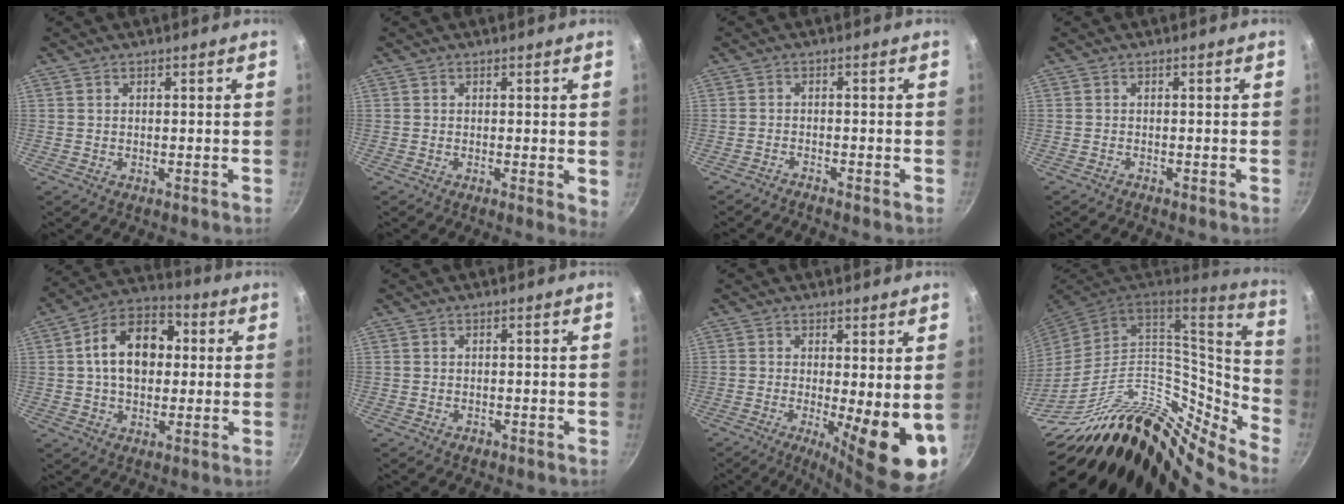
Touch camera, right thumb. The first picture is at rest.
{"total": 2.3, "force": [0.1, 0.9, 2.1], "torque": [-0.023, -0.006, -0.002]}
{"total": 1.6, "force": [-1.6, -0.2, 0.0], "torque": [-0.016, 0.018, -0.030]}
{"total": 0.5, "force": [-0.5, -0.1, 0.0], "torque": [-0.012, 0.007, -0.010]}
{"total": 14.3, "force": [1.7, 9.9, 10.1], "torque": [-0.126, 0.025, 0.009]}
{"total": 0.8, "force": [-0.5, 0.6, 0.2], "torque": [-0.005, 0.004, -0.007]}
{"total": 12.4, "force": [-1.9, 3.4, 11.8], "torque": [-0.146, -0.018, -0.020]}
{"total": 28.1, "force": [-16.1, 12.8, 19.1], "torque": [-0.236, 0.073, -0.282]}